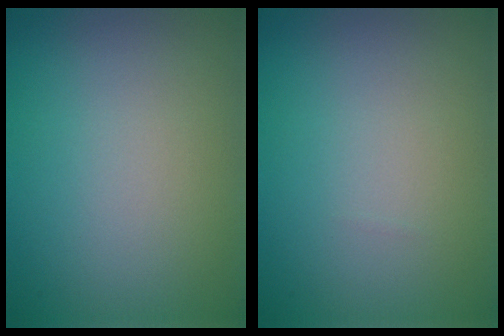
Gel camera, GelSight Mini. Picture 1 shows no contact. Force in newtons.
{"total": 0.0}